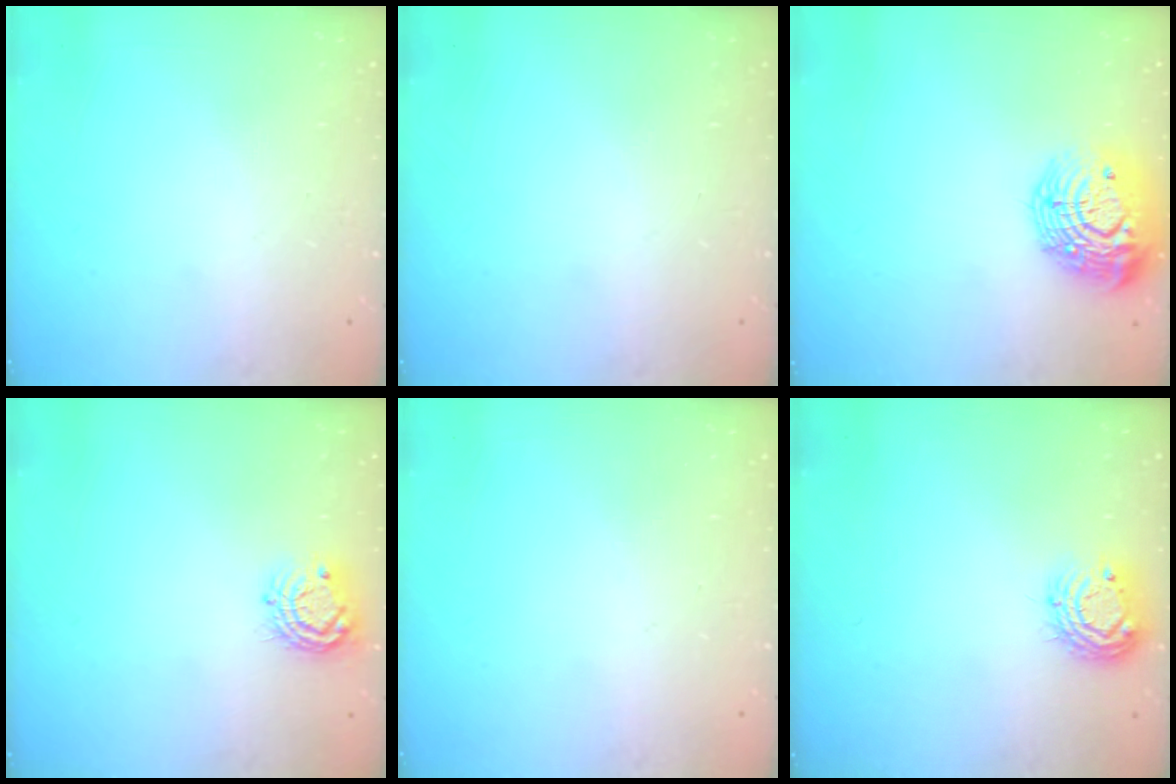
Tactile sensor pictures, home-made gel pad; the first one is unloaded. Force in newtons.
{"total": 0.0}
{"total": 17.2, "press": 17.2, "slide": 0.9}
{"total": 8.5, "press": 8.5, "slide": 0.6}
{"total": 0.0}
{"total": 8.6, "press": 8.6, "slide": 0.7}